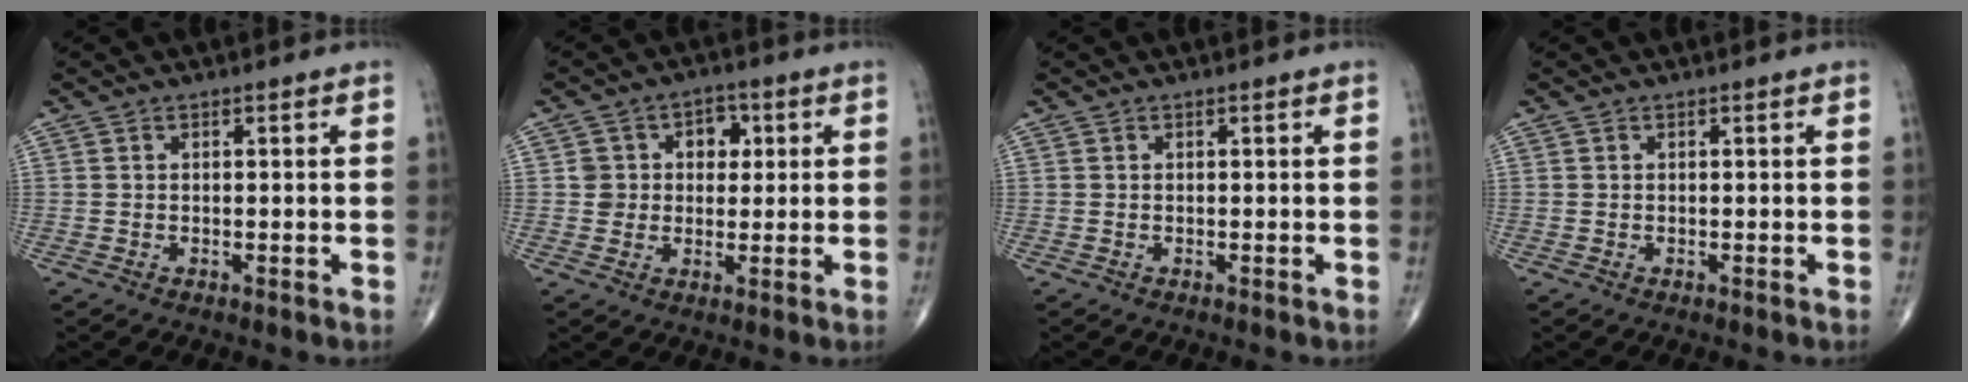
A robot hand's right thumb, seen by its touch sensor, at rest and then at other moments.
{"total": 6.4, "force": [1.4, 5.6, 2.8], "torque": [0.004, 0.005, 0.017]}
{"total": 0.0}
{"total": 0.0}